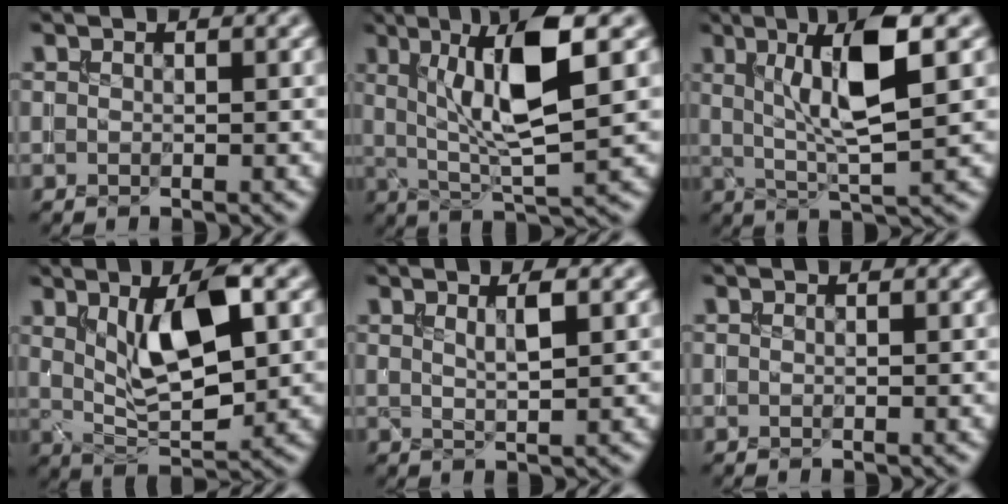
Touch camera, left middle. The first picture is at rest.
{"total": 8.7, "force": [2.5, 1.9, 8.1], "torque": [-0.141, -0.005, 0.043]}
{"total": 7.8, "force": [2.1, 1.7, 7.3], "torque": [-0.127, 0.000, 0.038]}
{"total": 7.3, "force": [2.1, 2.5, 6.5], "torque": [-0.116, -0.004, 0.039]}
{"total": 2.2, "force": [0.9, 0.5, 1.9], "torque": [-0.026, 0.001, 0.013]}
{"total": 0.0}